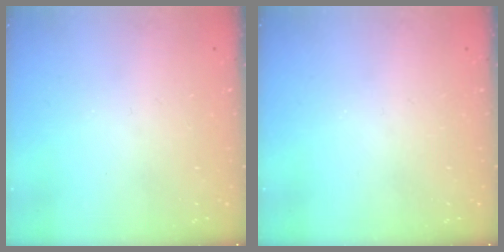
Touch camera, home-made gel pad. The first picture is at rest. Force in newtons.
{"total": 0.0}